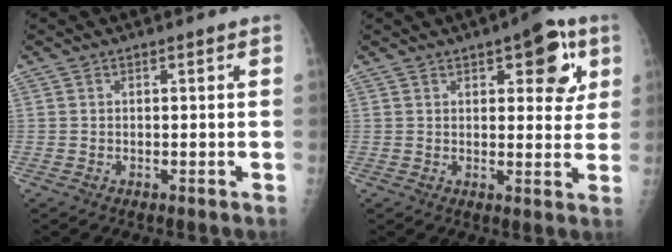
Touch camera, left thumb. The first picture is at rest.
{"total": 9.9, "force": [4.4, 4.4, 7.7], "torque": [-0.059, -0.010, 0.049]}